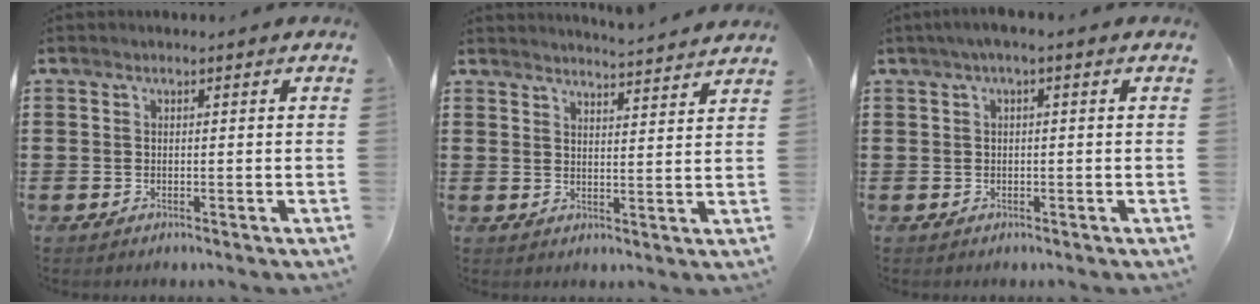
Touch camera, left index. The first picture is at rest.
{"total": 3.6, "force": [3.5, -0.8, 0.1], "torque": [-0.006, -0.026, 0.059]}
{"total": 1.3, "force": [-0.2, 0.1, 1.3], "torque": [-0.018, -0.002, -0.005]}